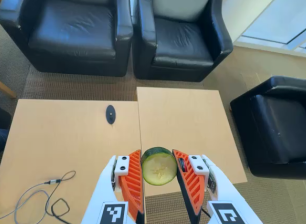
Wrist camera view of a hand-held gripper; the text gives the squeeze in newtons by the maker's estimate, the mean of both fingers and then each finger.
{"total": 10.2, "left": 9.8, "right": 10.6}